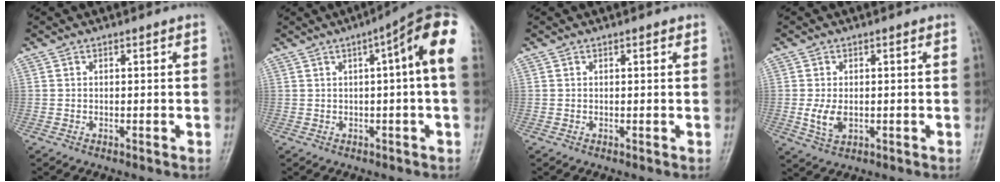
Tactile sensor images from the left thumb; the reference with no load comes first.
{"total": 10.3, "force": [2.3, 1.2, 10.0], "torque": [-0.135, 0.028, 0.024]}
{"total": 0.5, "force": [0.4, 0.3, 0.2], "torque": [-0.004, -0.001, 0.003]}
{"total": 4.0, "force": [-0.4, 2.6, 3.0], "torque": [-0.060, -0.009, -0.003]}